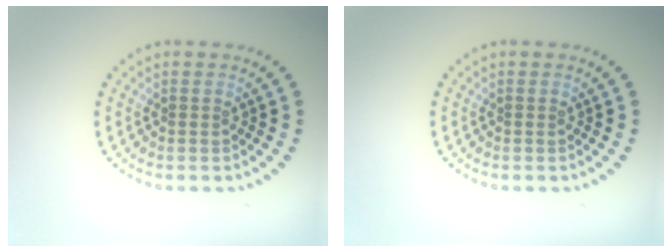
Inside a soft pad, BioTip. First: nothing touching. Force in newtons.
{"total": 0.0}